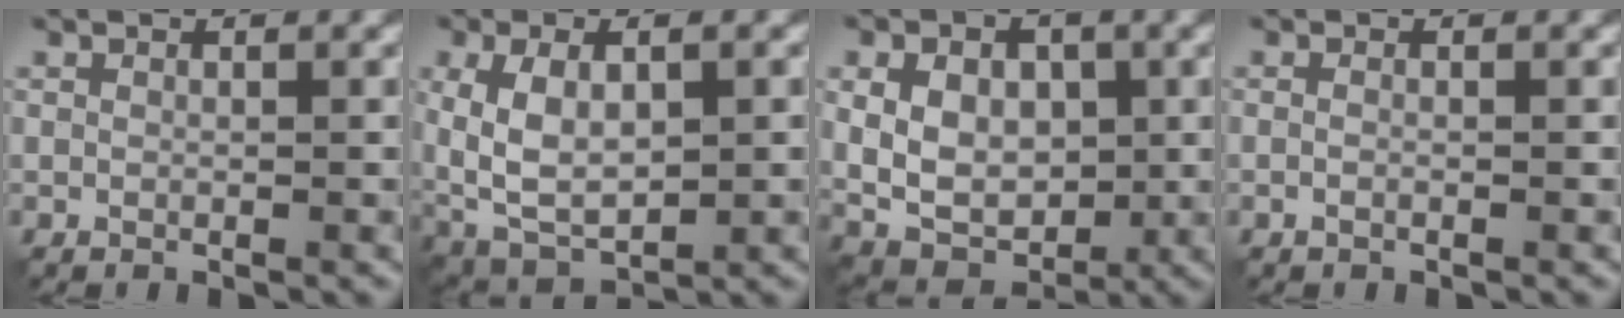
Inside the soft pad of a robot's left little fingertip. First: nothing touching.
{"total": 6.8, "force": [0.5, 3.6, 5.7], "torque": [-0.125, -0.001, 0.013]}
{"total": 6.7, "force": [0.5, 4.9, 4.4], "torque": [-0.081, -0.004, 0.011]}
{"total": 0.6, "force": [-0.2, 0.2, 0.5], "torque": [-0.009, -0.002, -0.006]}